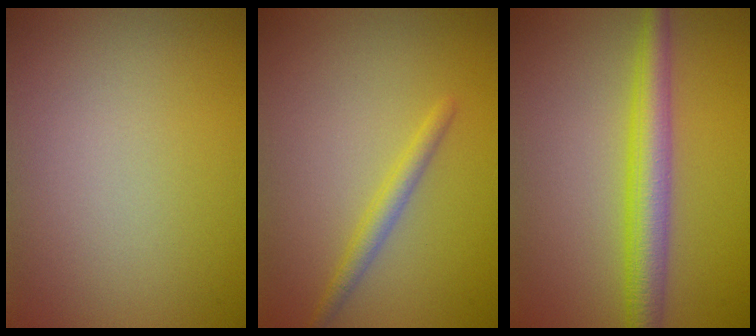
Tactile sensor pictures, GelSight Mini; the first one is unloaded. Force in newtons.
{"total": 1.8, "press": 1.8, "slide": 0.1}
{"total": 4.6, "press": 4.5, "slide": 0.2}